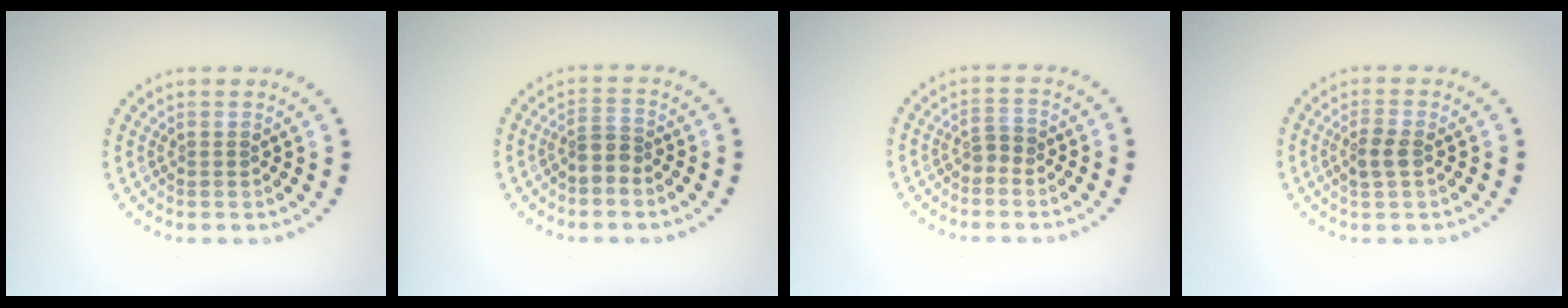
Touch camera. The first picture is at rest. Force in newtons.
{"total": 2.1, "press": 1.6, "slide": 1.3}
{"total": 1.1, "press": 1.0, "slide": 0.5}
{"total": 1.8, "press": 1.8, "slide": 0.4}